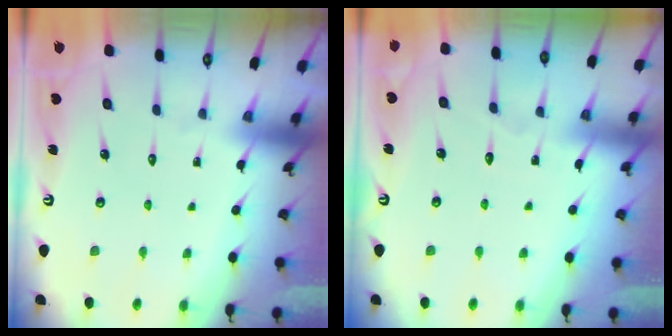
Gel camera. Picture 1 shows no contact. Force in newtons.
{"total": 3.2, "press": 3.2, "slide": 0.4}